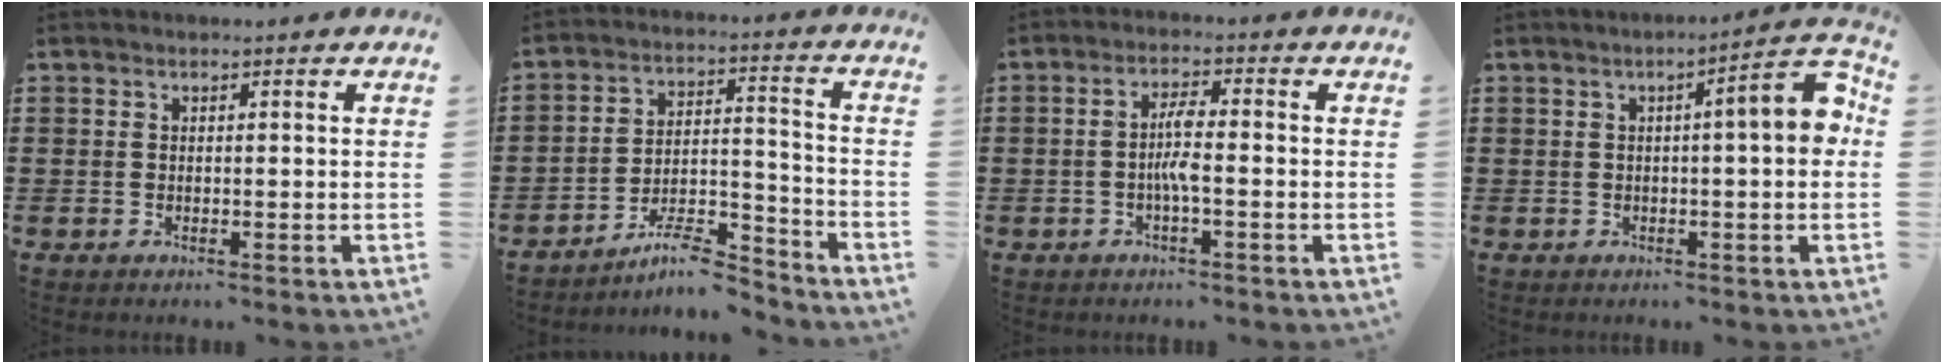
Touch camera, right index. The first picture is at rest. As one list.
[{"total": 8.8, "force": [-7.8, 1.8, 3.7], "torque": [-0.054, 0.023, -0.146]}, {"total": 4.1, "force": [-0.9, 0.7, 3.9], "torque": [-0.084, -0.002, -0.023]}, {"total": 6.8, "force": [0.7, 1.0, 6.7], "torque": [-0.098, -0.008, 0.005]}]